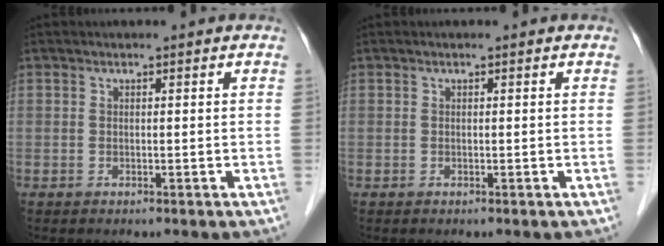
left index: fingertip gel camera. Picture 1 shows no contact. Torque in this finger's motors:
{"motor_torque": [-0.01, 0.00, 0.00, 0.00]}